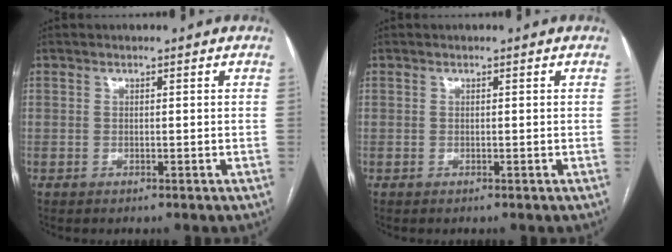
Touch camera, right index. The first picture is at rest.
{"total": 0.0}